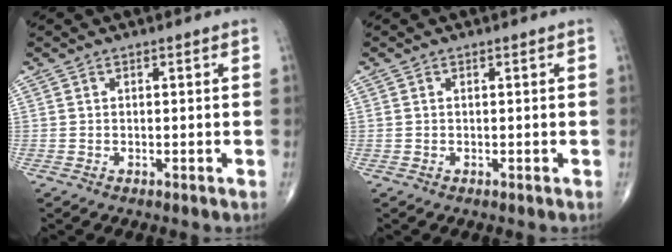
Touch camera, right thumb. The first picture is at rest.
{"total": 0.0}